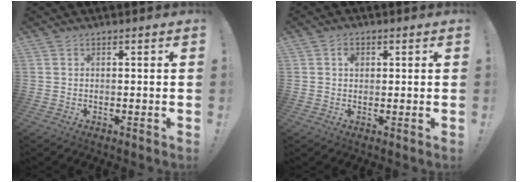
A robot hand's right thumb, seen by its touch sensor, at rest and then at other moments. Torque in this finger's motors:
{"motor_torque": [0.45, 0.54, 0.20, -0.29, -0.01]}